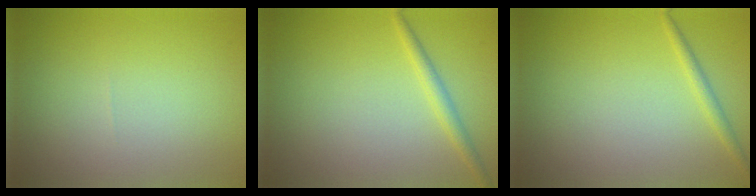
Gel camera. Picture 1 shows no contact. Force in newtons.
{"total": 1.6, "press": 1.6, "slide": 0.1}
{"total": 1.2, "press": 1.2, "slide": 0.1}